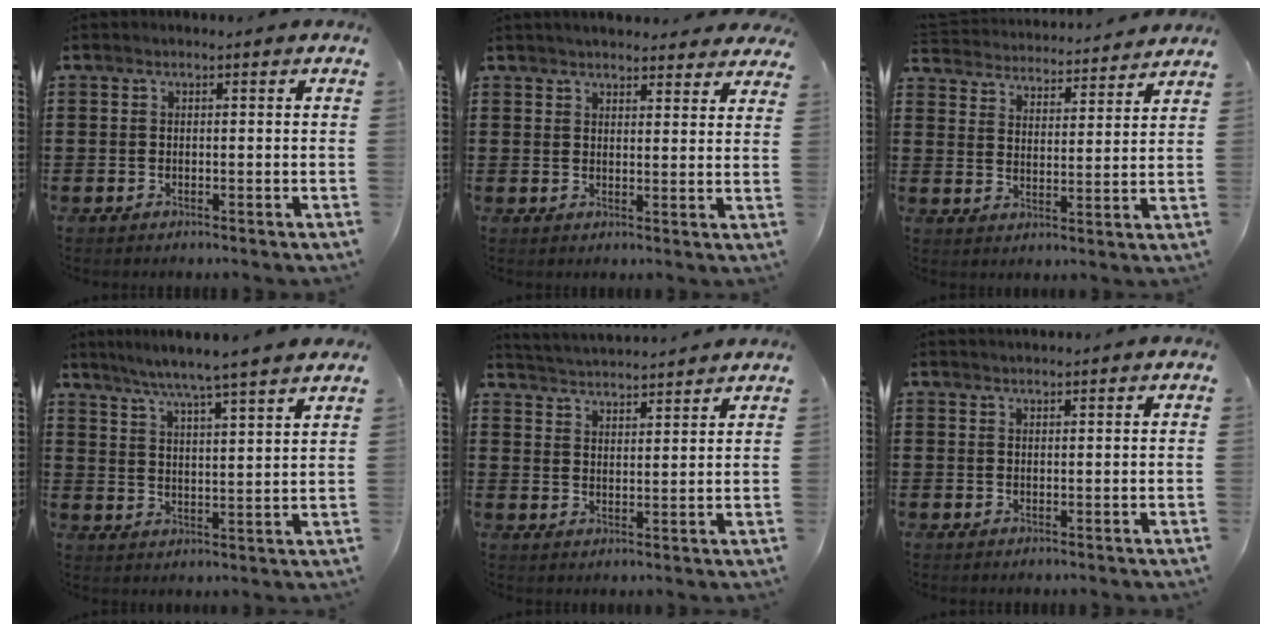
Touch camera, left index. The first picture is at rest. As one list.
[{"total": 3.3, "force": [3.2, 0.4, 0.4], "torque": [-0.009, -0.012, 0.059]}, {"total": 4.4, "force": [4.4, 0.0, -0.1], "torque": [-0.025, -0.033, 0.071]}, {"total": 5.7, "force": [5.0, -1.4, 2.3], "torque": [-0.063, -0.033, 0.082]}, {"total": 3.2, "force": [3.2, -0.5, -0.3], "torque": [-0.009, -0.022, 0.054]}, {"total": 0.9, "force": [0.9, 0.0, 0.1], "torque": [-0.004, -0.002, 0.018]}]